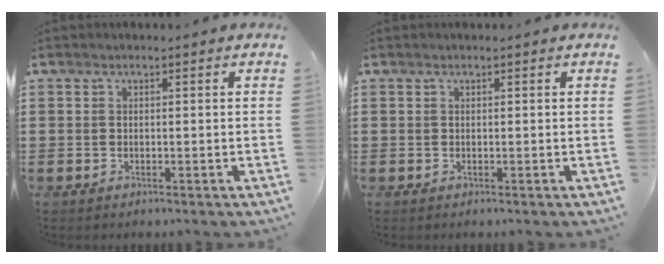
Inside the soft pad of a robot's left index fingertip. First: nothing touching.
{"total": 0.0}